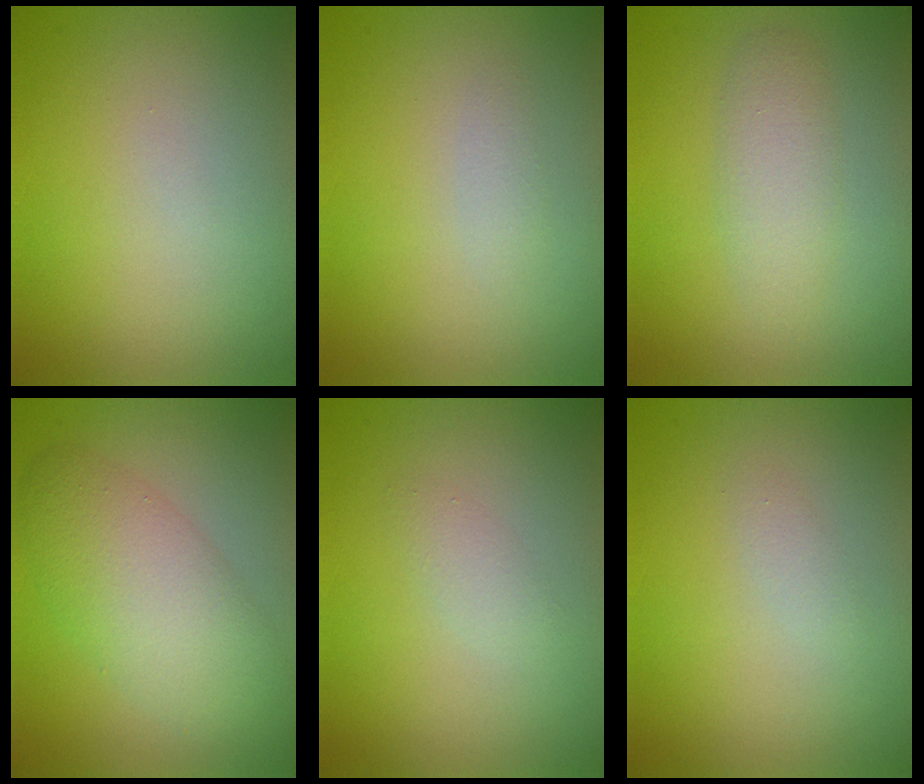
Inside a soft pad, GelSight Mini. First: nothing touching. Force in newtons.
{"total": 0.8, "press": 0.8, "slide": 0.0}
{"total": 2.4, "press": 2.4, "slide": 0.2}
{"total": 6.3, "press": 6.3, "slide": 0.2}
{"total": 1.1, "press": 1.1, "slide": 0.1}
{"total": 0.7, "press": 0.7, "slide": 0.0}